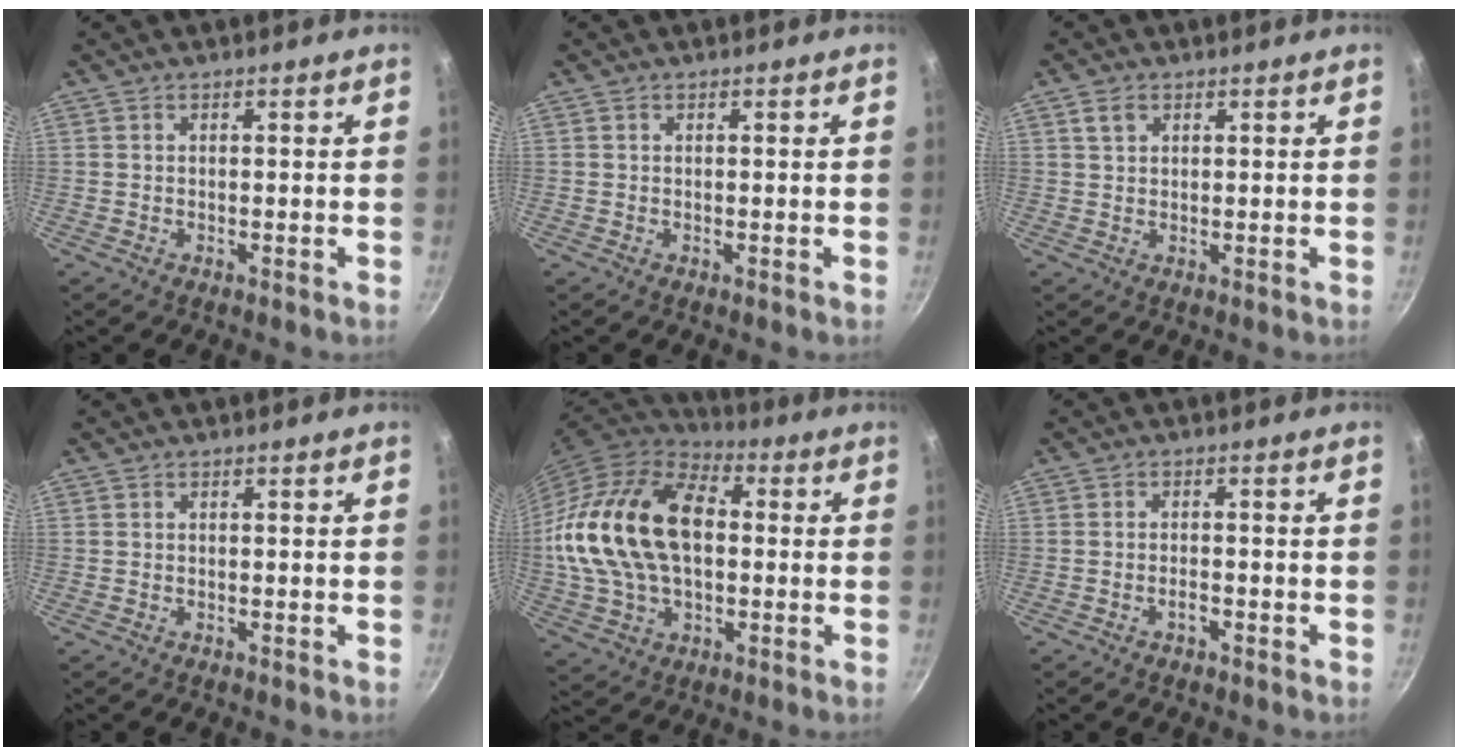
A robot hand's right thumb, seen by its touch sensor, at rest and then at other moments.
{"total": 0.0}
{"total": 2.5, "force": [1.2, 1.8, 1.2], "torque": [-0.014, 0.001, 0.024]}
{"total": 0.0}
{"total": 25.1, "force": [1.2, 16.3, 19.0], "torque": [-0.355, 0.034, 0.018]}
{"total": 1.9, "force": [-1.1, 0.8, 1.2], "torque": [-0.019, 0.013, -0.021]}